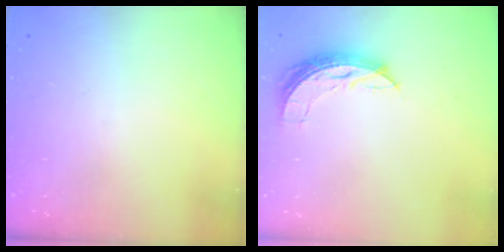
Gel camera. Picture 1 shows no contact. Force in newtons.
{"total": 6.8, "press": 6.8, "slide": 0.4}